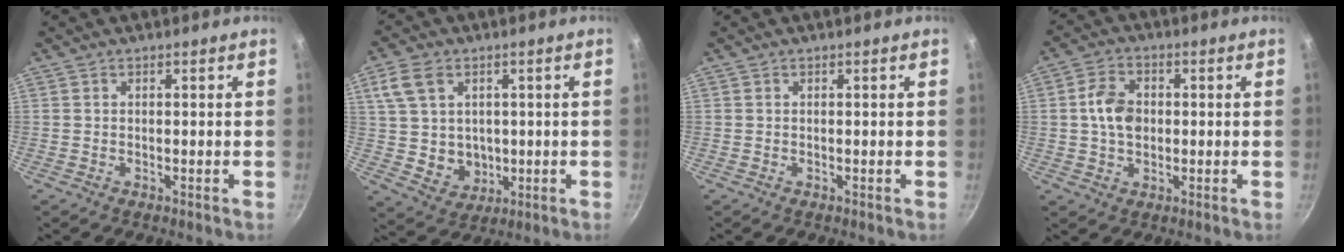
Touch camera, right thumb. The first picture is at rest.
{"total": 10.3, "force": [2.4, 8.3, 5.6], "torque": [-0.087, -0.008, 0.058]}
{"total": 0.0}
{"total": 7.2, "force": [0.3, 5.2, 5.0], "torque": [-0.076, 0.012, 0.000]}